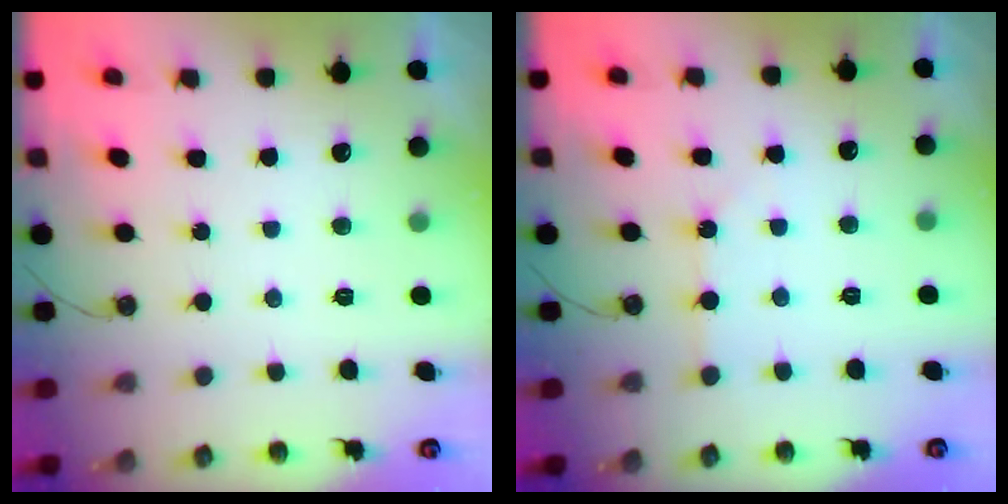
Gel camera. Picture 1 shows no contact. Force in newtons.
{"total": 2.2, "press": 2.1, "slide": 0.3}